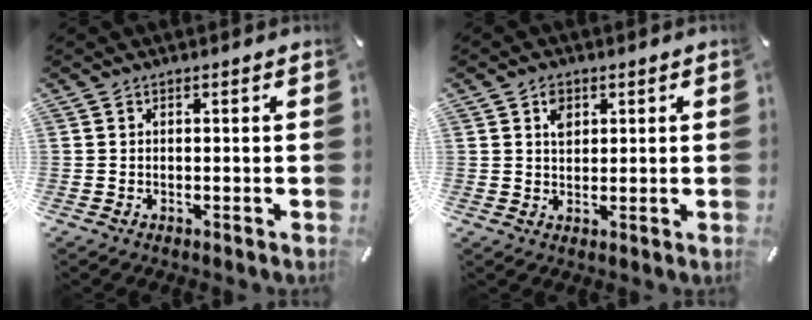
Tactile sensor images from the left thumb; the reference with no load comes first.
{"total": 3.3, "force": [1.3, 2.6, 1.6], "torque": [-0.021, 0.000, 0.018]}